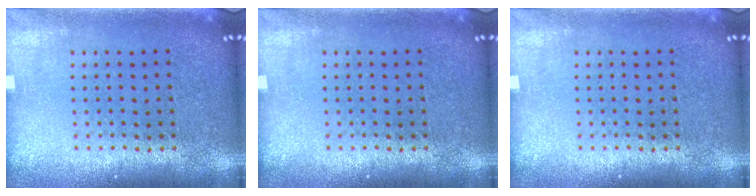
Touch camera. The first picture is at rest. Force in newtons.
{"total": 0.0}
{"total": 0.0}